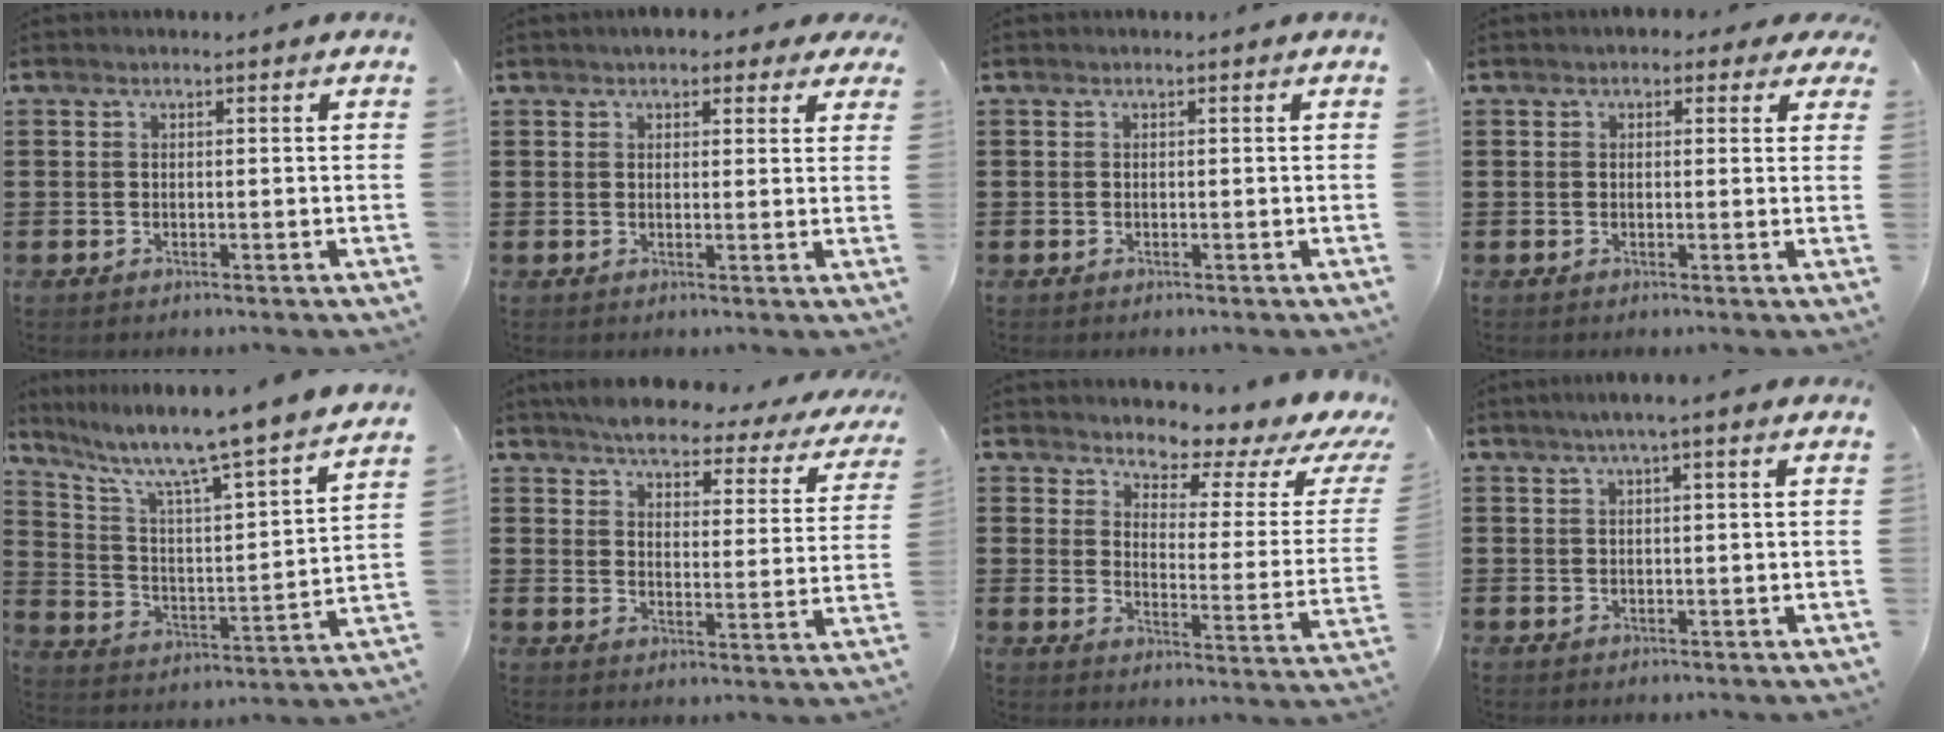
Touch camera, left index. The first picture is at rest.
{"total": 2.7, "force": [2.1, 1.1, 1.2], "torque": [-0.023, 0.000, 0.036]}
{"total": 0.0}
{"total": 1.5, "force": [0.6, 1.1, 0.9], "torque": [-0.014, 0.005, 0.006]}
{"total": 8.7, "force": [7.4, -0.3, 4.6], "torque": [-0.120, -0.063, 0.115]}
{"total": 5.3, "force": [4.9, 0.9, 1.8], "torque": [-0.061, -0.029, 0.082]}
{"total": 3.8, "force": [3.3, 1.2, 1.5], "torque": [-0.041, -0.034, 0.046]}
{"total": 1.8, "force": [0.2, 0.0, 1.8], "torque": [-0.031, -0.004, 0.003]}